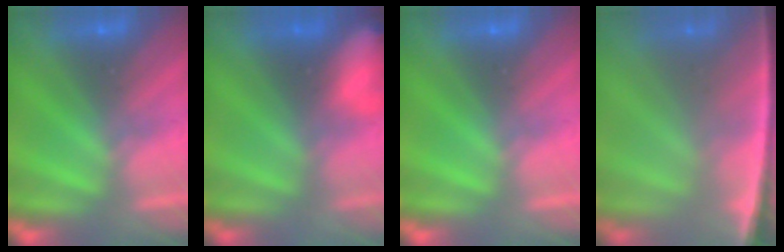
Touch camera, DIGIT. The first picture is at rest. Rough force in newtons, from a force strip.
{"total": 8.1}
{"total": 0.0}
{"total": 7.8}